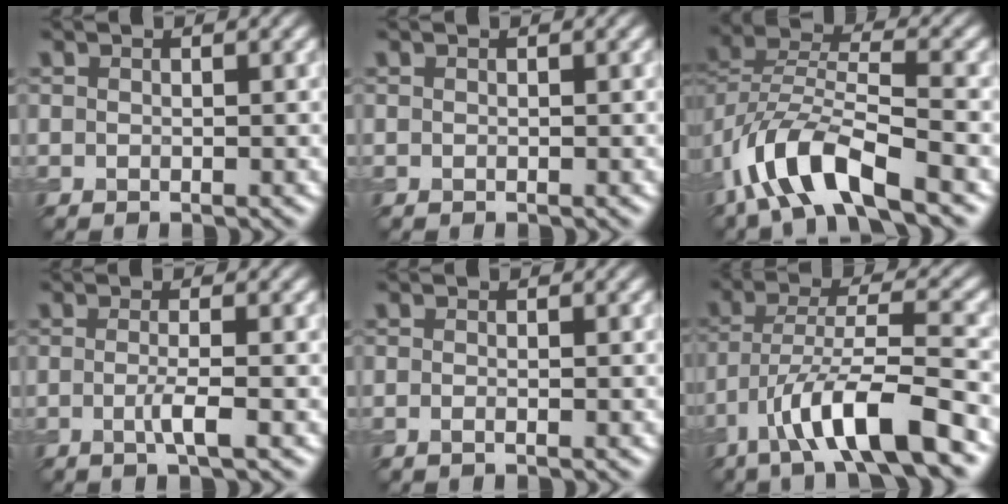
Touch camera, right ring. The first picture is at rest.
{"total": 0.0}
{"total": 8.7, "force": [-5.0, 3.2, 6.4], "torque": [-0.124, 0.003, -0.101]}
{"total": 2.3, "force": [-0.5, 0.4, 2.2], "torque": [-0.039, -0.004, -0.014]}
{"total": 0.8, "force": [-0.4, 0.3, 0.7], "torque": [-0.014, -0.007, -0.010]}
{"total": 9.4, "force": [-5.3, 2.0, 7.5], "torque": [-0.129, 0.009, -0.098]}